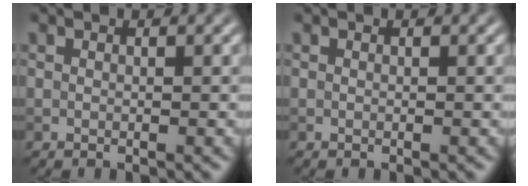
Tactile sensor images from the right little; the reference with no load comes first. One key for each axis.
{"total": 0.0}